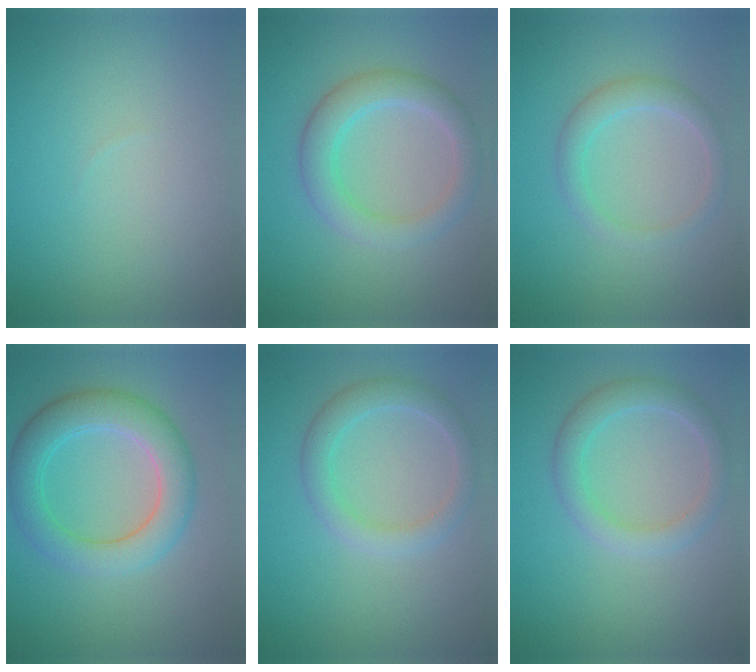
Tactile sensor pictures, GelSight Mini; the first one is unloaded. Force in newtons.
{"total": 4.0, "press": 4.0, "slide": 0.1}
{"total": 2.4, "press": 2.4, "slide": 0.0}
{"total": 5.5, "press": 5.5, "slide": 0.3}
{"total": 2.9, "press": 2.9, "slide": 0.2}
{"total": 2.9, "press": 2.9, "slide": 0.2}